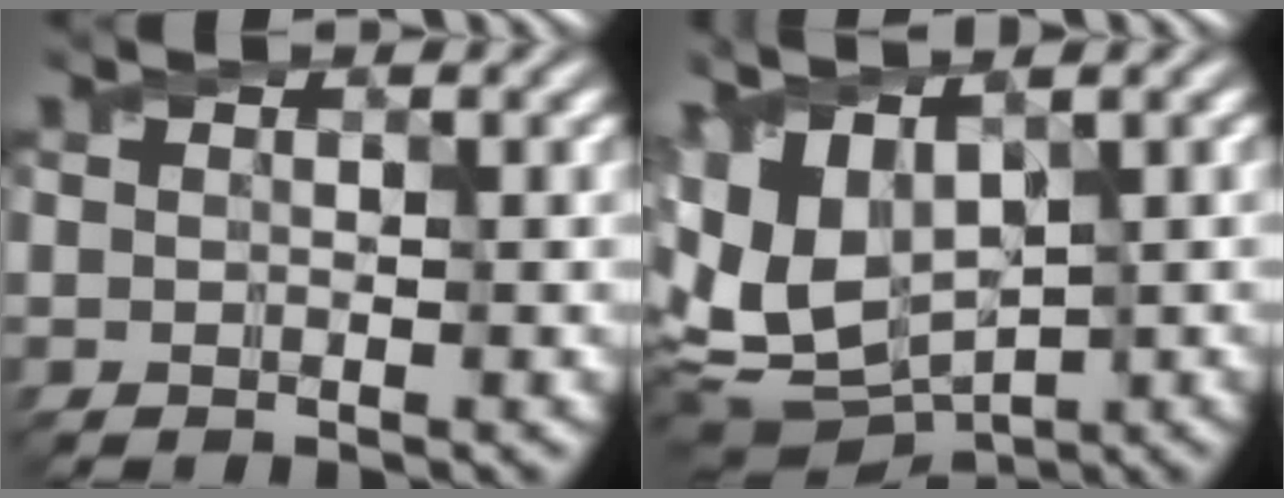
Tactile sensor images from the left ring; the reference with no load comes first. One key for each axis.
{"total": 8.9, "fx": 0.4, "fy": 5.9, "fz": 6.6, "tx": -0.151, "ty": -0.003, "tz": 0.043}